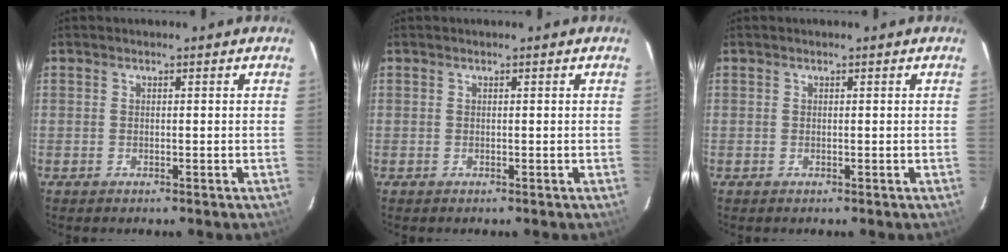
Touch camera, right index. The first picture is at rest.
{"total": 0.0}
{"total": 0.0}